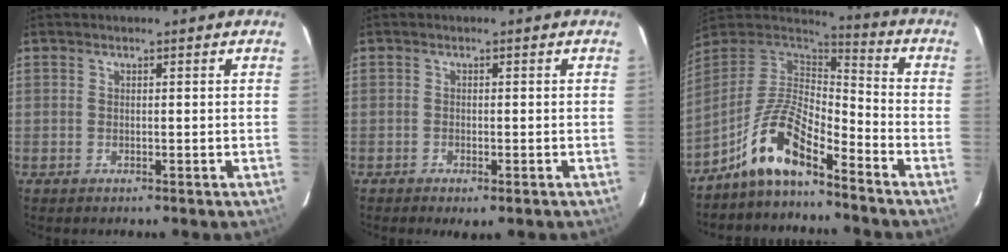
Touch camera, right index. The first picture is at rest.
{"total": 2.7, "force": [-1.9, 0.9, 1.8], "torque": [-0.022, -0.005, -0.024]}
{"total": 11.1, "force": [-7.9, 2.8, 7.4], "torque": [-0.158, 0.027, -0.149]}